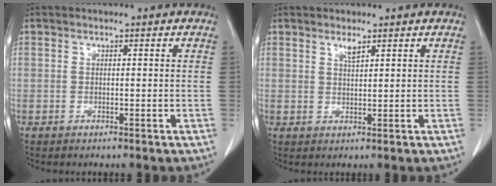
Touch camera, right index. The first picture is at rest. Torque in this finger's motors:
{"motor_torque": [0.08, 0.03, 0.00, 0.03]}